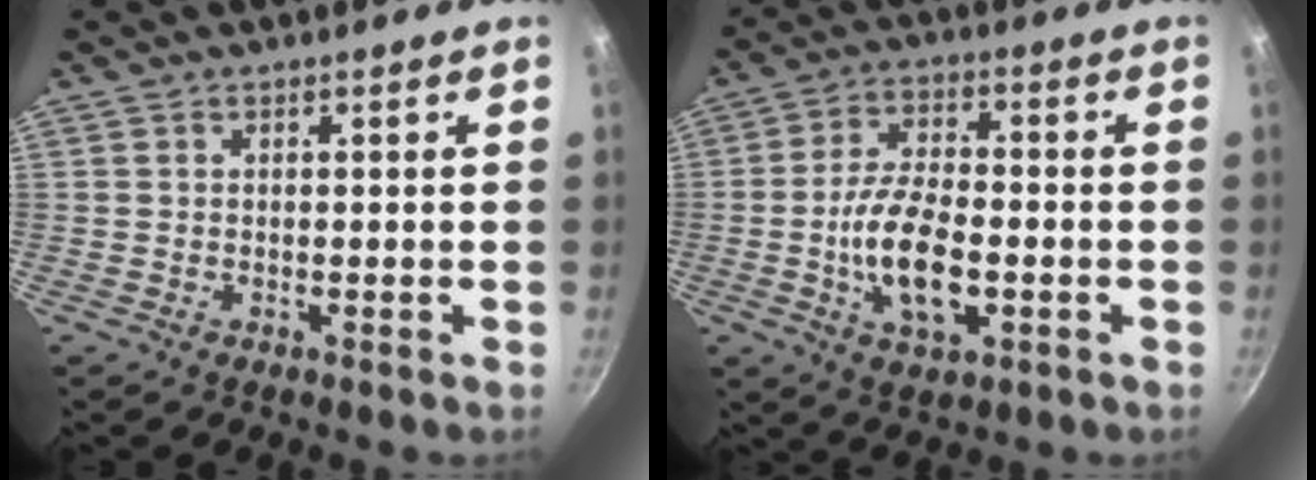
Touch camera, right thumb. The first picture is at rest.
{"total": 12.3, "force": [-2.8, 6.0, 10.4], "torque": [-0.188, 0.019, -0.051]}